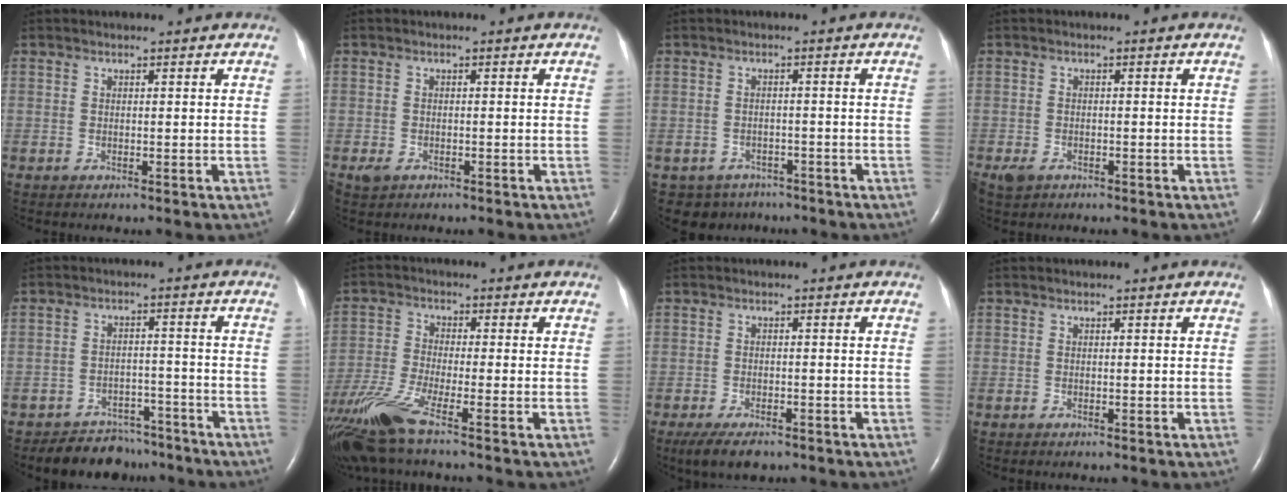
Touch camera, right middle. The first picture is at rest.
{"total": 1.5, "force": [-0.9, 1.0, 0.7], "torque": [-0.018, 0.001, -0.009]}
{"total": 5.1, "force": [-3.8, 3.4, 0.0], "torque": [0.000, 0.009, -0.049]}
{"total": 2.7, "force": [-1.8, 1.6, 1.2], "torque": [-0.028, -0.002, -0.027]}
{"total": 7.3, "force": [-6.5, 3.4, 0.1], "torque": [0.010, 0.015, -0.097]}
{"total": 10.0, "force": [-6.6, 0.4, 7.5], "torque": [-0.162, -0.028, -0.129]}
{"total": 5.1, "force": [-3.7, 1.9, 3.0], "torque": [-0.056, -0.009, -0.059]}
{"total": 0.0}